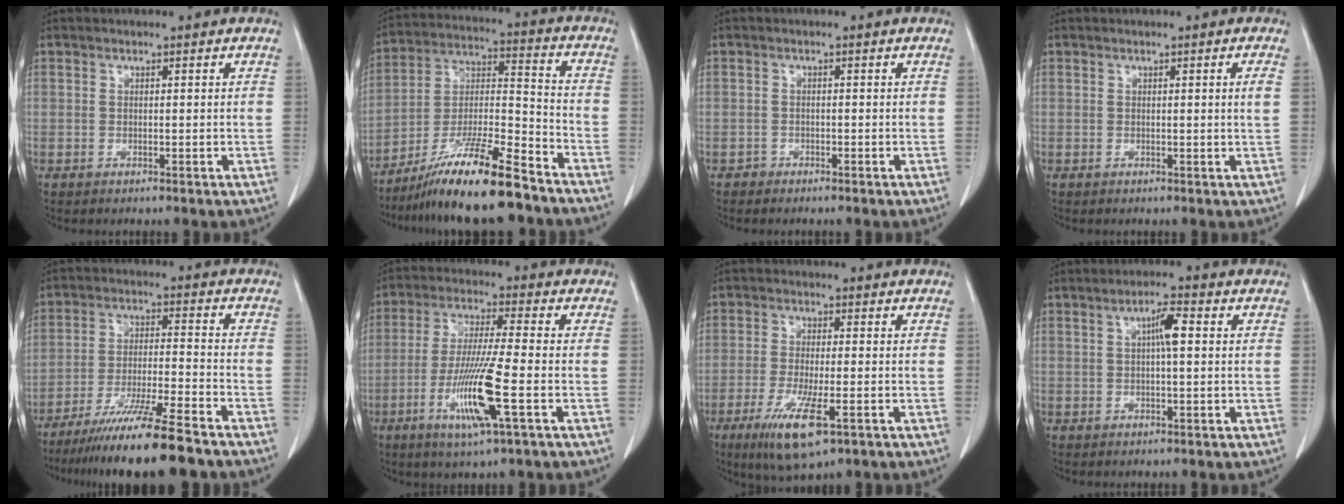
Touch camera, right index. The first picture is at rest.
{"total": 15.9, "force": [-12.2, 0.7, 10.2], "torque": [-0.198, -0.019, -0.218]}
{"total": 1.1, "force": [-0.8, 0.7, -0.2], "torque": [-0.003, 0.004, -0.020]}
{"total": 1.3, "force": [0.2, -0.4, 1.2], "torque": [-0.017, -0.002, 0.004]}
{"total": 14.2, "force": [-11.4, -0.6, 8.5], "torque": [-0.145, -0.040, -0.188]}
{"total": 11.7, "force": [-3.9, -0.2, 11.0], "torque": [-0.220, -0.021, -0.077]}
{"total": 9.2, "force": [-4.6, 1.6, 7.8], "torque": [-0.151, -0.026, -0.075]}
{"total": 3.8, "force": [0.7, 0.4, 3.7], "torque": [-0.064, 0.008, 0.009]}